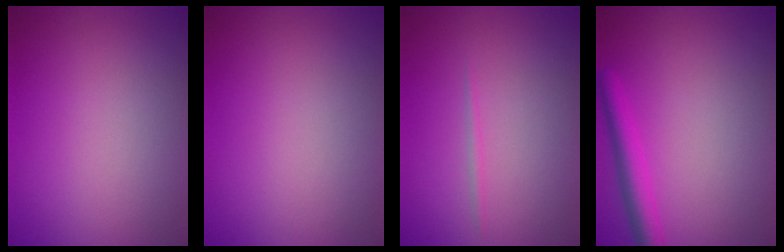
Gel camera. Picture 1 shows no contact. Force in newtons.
{"total": 0.0}
{"total": 0.6, "press": 0.6, "slide": 0.1}
{"total": 2.8, "press": 2.8, "slide": 0.1}